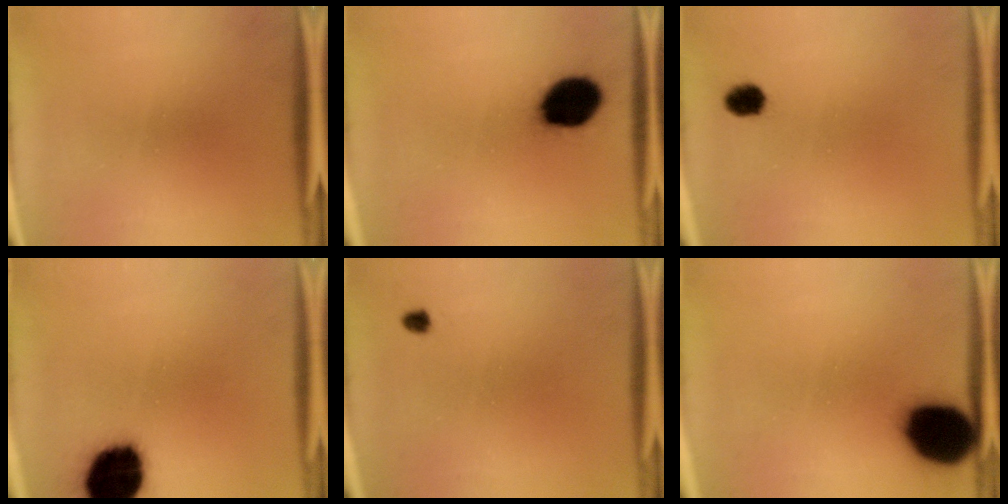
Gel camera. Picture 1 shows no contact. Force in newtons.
{"total": 13.1}
{"total": 3.1}
{"total": 17.7}
{"total": 1.0}
{"total": 14.7}